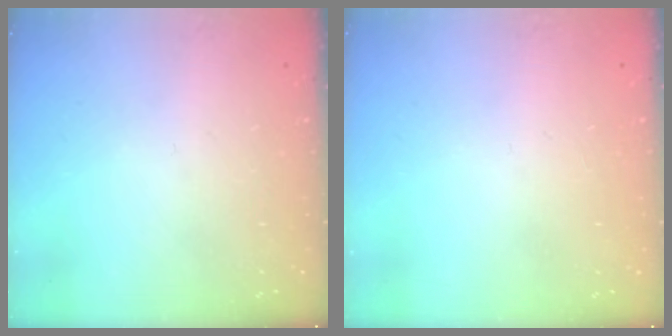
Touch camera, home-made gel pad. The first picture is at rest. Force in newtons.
{"total": 0.0}